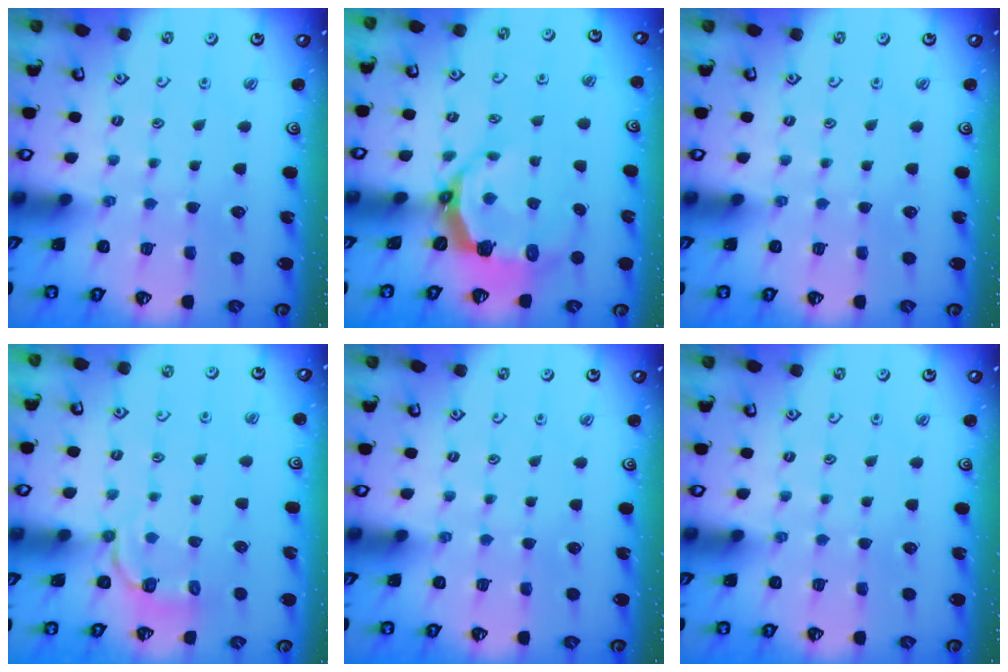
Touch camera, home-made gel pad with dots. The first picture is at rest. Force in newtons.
{"total": 8.1, "press": 6.4, "slide": 5.0}
{"total": 0.0}
{"total": 3.6, "press": 3.0, "slide": 2.1}
{"total": 0.0}
{"total": 0.0}